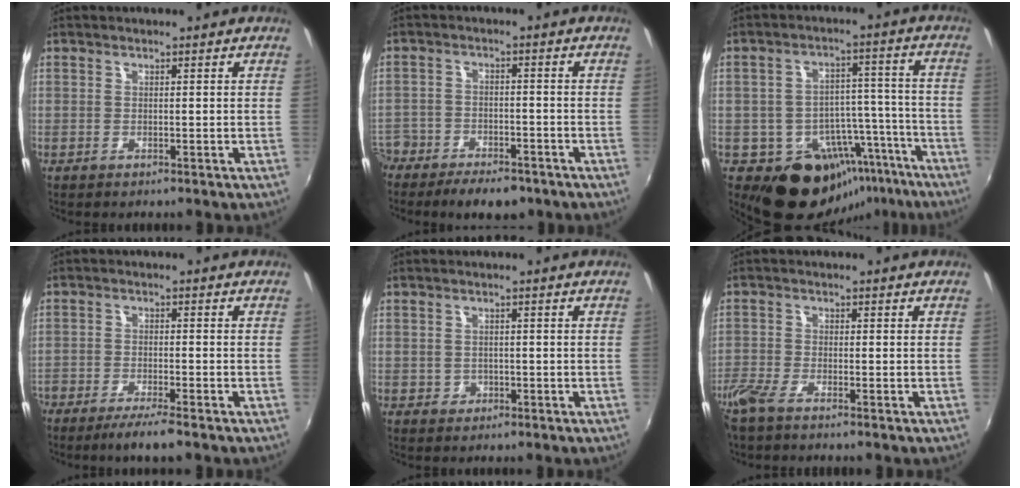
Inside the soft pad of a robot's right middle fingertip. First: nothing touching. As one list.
[{"total": 12.7, "force": [-9.0, 7.2, 5.3], "torque": [-0.149, -0.007, -0.143]}, {"total": 16.0, "force": [-11.3, 10.0, 5.1], "torque": [-0.085, 0.048, -0.134]}, {"total": 5.6, "force": [-4.6, 0.4, 3.2], "torque": [-0.080, -0.010, -0.082]}, {"total": 1.5, "force": [-0.4, 1.5, 0.3], "torque": [-0.004, -0.001, -0.003]}, {"total": 4.3, "force": [-3.5, 0.8, 2.5], "torque": [-0.067, -0.013, -0.074]}]